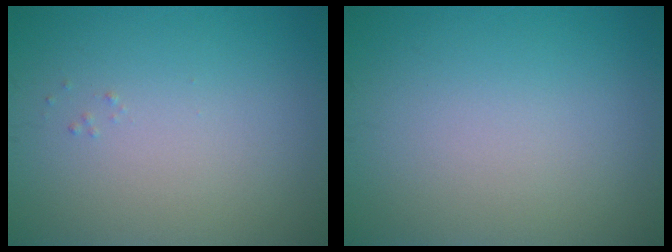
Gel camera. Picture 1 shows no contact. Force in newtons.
{"total": 0.0}